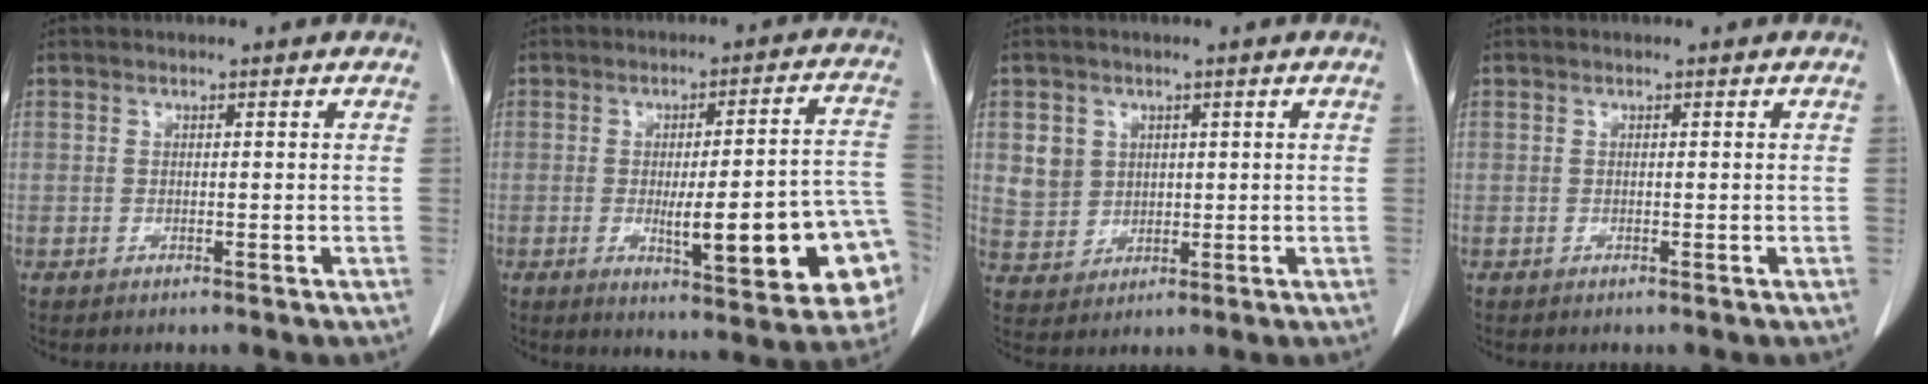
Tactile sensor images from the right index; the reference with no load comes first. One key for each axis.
{"total": 17.8, "fx": -4.3, "fy": 2.8, "fz": 17.1, "tx": -0.146, "ty": 0.020, "tz": -0.040}
{"total": 5.2, "fx": 1.8, "fy": 4.7, "fz": 1.1, "tx": -0.025, "ty": 0.010, "tz": 0.044}
{"total": 0.0}